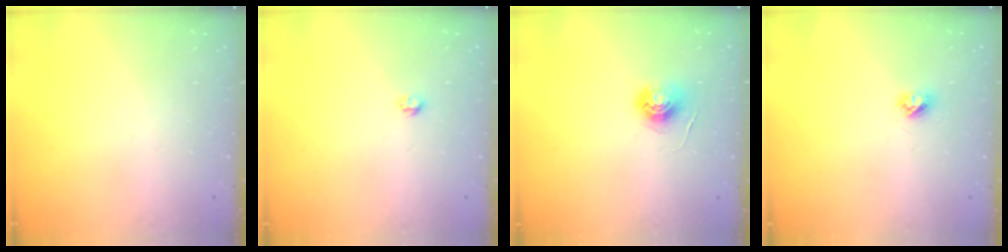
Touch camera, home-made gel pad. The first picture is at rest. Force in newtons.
{"total": 2.7, "press": 2.7, "slide": 0.4}
{"total": 6.0, "press": 6.0, "slide": 0.3}
{"total": 3.7, "press": 3.7, "slide": 0.4}